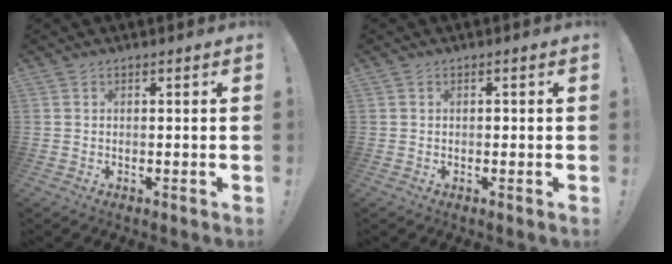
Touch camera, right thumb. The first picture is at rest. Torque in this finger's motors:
{"motor_torque": [0.09, -0.01, 0.17, -0.04, 0.00]}